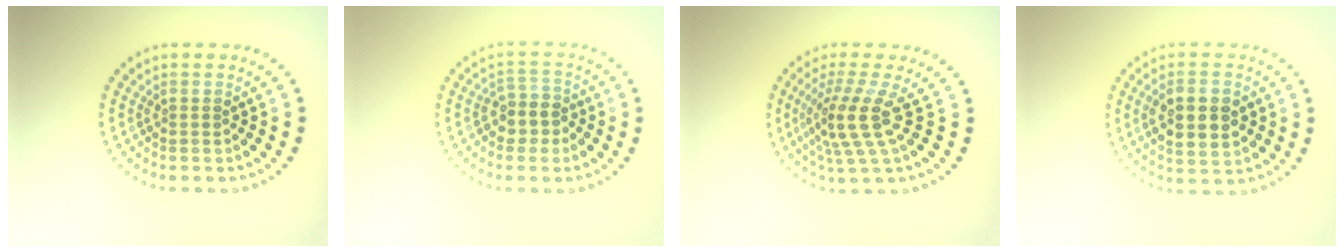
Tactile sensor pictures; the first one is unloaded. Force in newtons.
{"total": 2.6, "press": 2.2, "slide": 1.3}
{"total": 4.1, "press": 2.9, "slide": 2.9}
{"total": 4.6, "press": 4.6, "slide": 0.3}